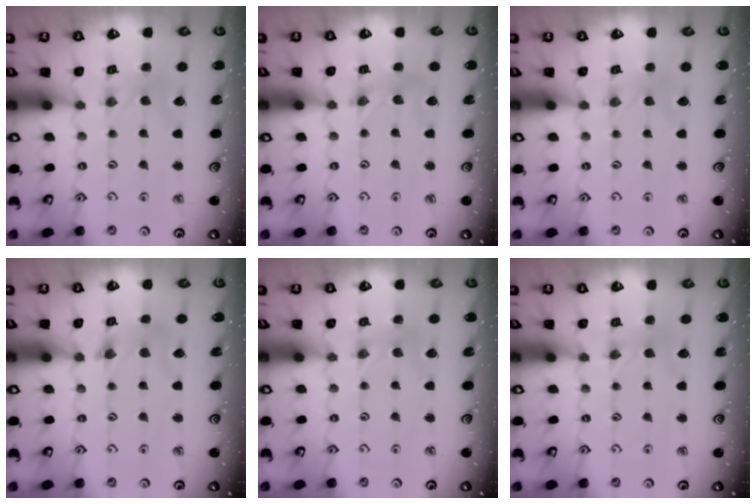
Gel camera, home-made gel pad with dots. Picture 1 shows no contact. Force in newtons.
{"total": 2.0, "press": 2.0, "slide": 0.3}
{"total": 1.2, "press": 1.2, "slide": 0.1}
{"total": 2.7, "press": 2.7, "slide": 0.3}
{"total": 2.1, "press": 2.0, "slide": 0.4}
{"total": 2.2, "press": 2.2, "slide": 0.4}